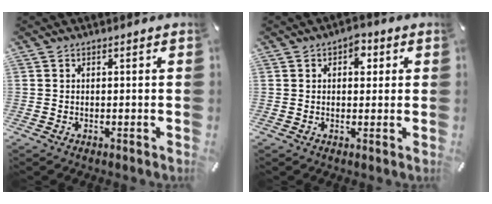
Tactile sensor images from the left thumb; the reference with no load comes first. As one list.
[{"total": 4.1, "force": [1.4, 2.7, 2.7], "torque": [-0.019, -0.007, 0.013]}]